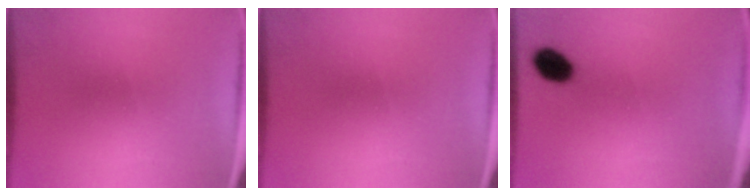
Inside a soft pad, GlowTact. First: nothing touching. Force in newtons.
{"total": 0.0}
{"total": 6.2}